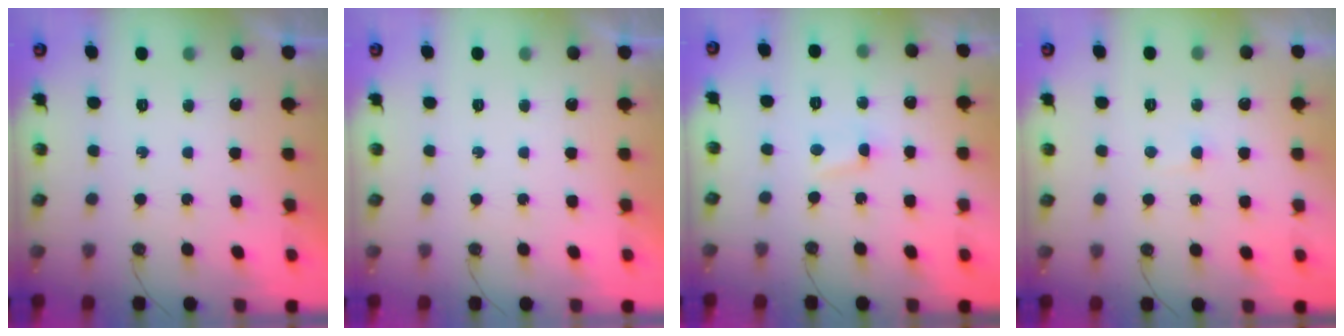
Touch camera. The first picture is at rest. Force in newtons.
{"total": 0.0}
{"total": 1.2, "press": 1.1, "slide": 0.2}
{"total": 1.4, "press": 1.4, "slide": 0.3}